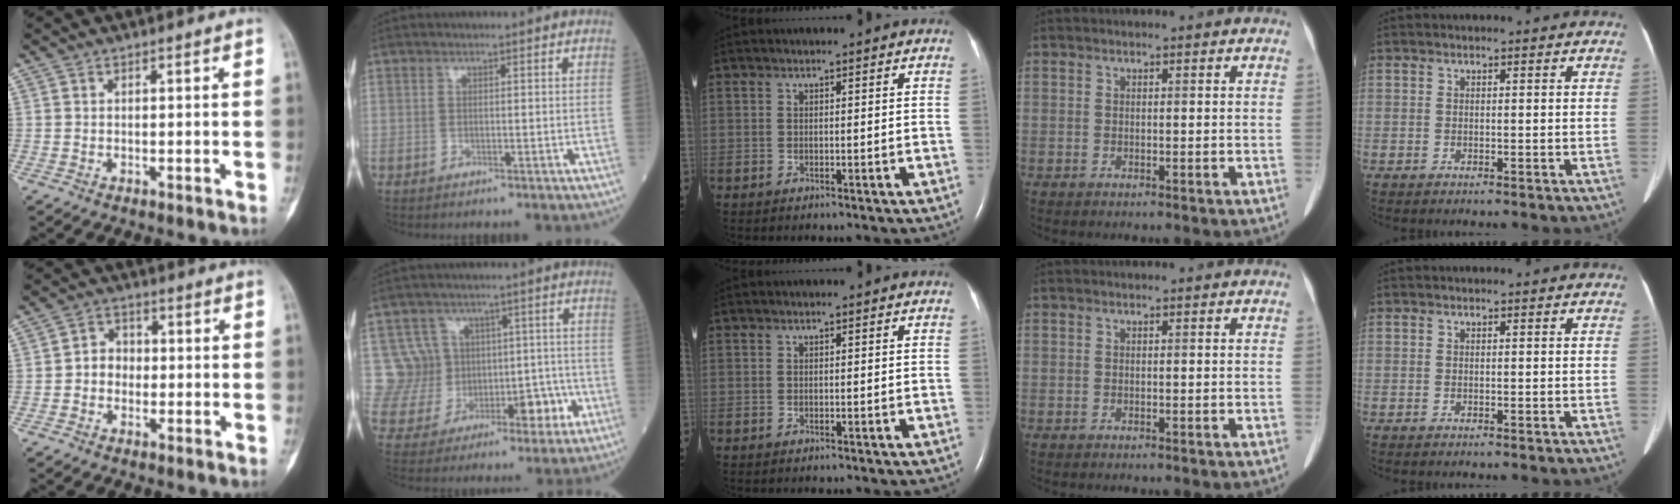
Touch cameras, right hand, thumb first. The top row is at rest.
{"thumb": {"total": 4.2, "force": [-0.7, 3.6, 1.9], "torque": [-0.004, 0.018, -0.022]}, "index": {"total": 10.4, "force": [0.2, 10.0, 2.7], "torque": [-0.032, 0.058, 0.027]}}